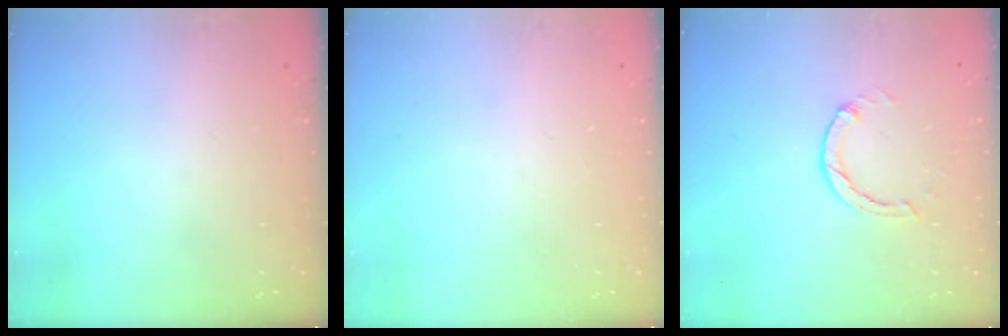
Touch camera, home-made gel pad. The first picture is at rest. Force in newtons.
{"total": 0.0}
{"total": 1.3, "press": 1.2, "slide": 0.3}